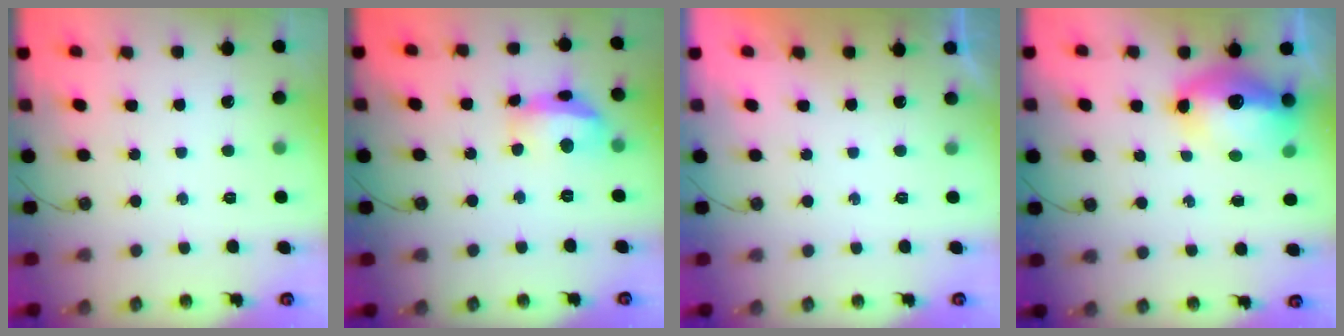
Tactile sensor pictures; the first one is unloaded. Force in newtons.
{"total": 13.4, "press": 13.3, "slide": 1.3}
{"total": 0.0}
{"total": 14.8, "press": 14.7, "slide": 1.6}